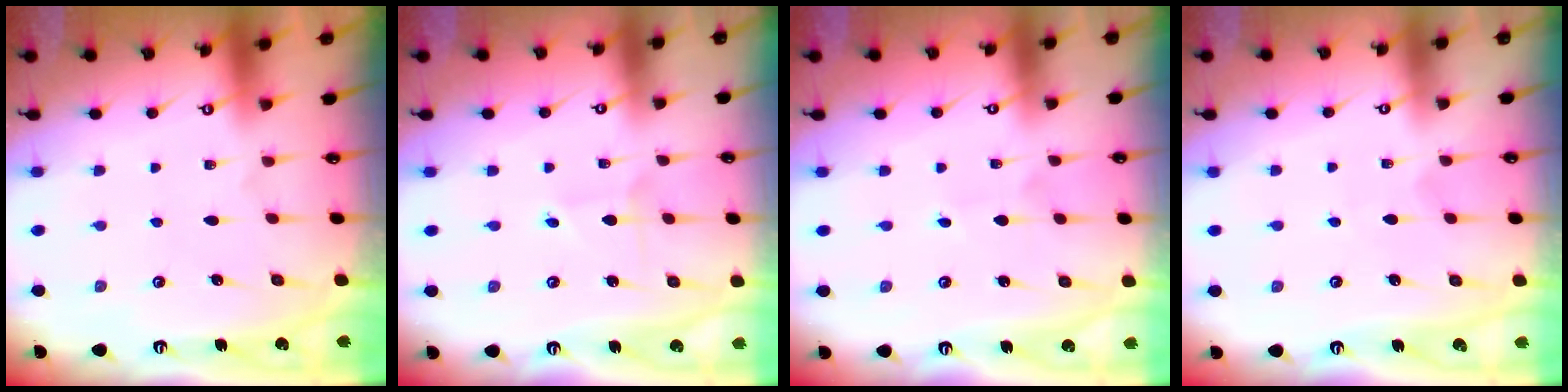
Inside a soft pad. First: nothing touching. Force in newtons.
{"total": 2.2, "press": 2.2, "slide": 0.1}
{"total": 2.0, "press": 2.0, "slide": 0.1}
{"total": 2.7, "press": 2.7, "slide": 0.3}